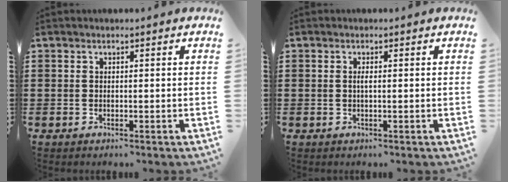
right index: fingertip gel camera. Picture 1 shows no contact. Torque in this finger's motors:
{"motor_torque": [0.19, -0.04, 0.17, 0.05]}